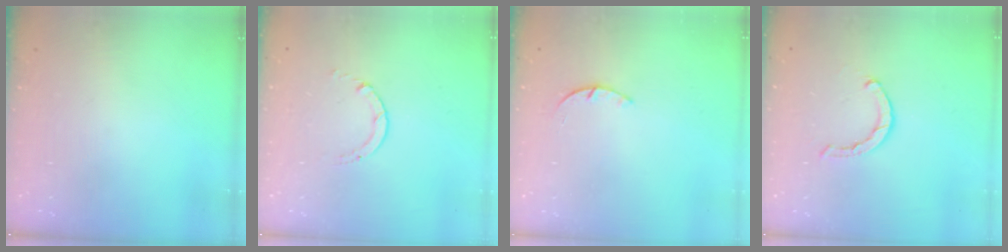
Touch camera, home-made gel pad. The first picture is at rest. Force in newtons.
{"total": 0.6, "press": 0.5, "slide": 0.1}
{"total": 1.4, "press": 1.4, "slide": 0.3}
{"total": 2.1, "press": 2.1, "slide": 0.2}